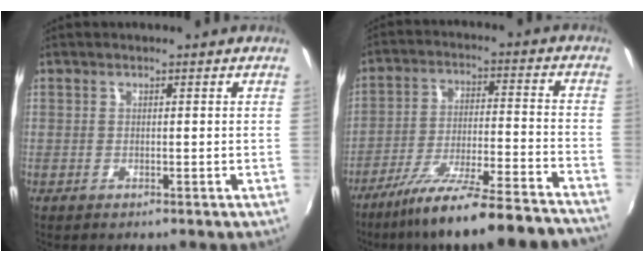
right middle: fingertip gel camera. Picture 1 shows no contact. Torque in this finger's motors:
{"motor_torque": [1.06, -1.08, 0.30, 0.10]}